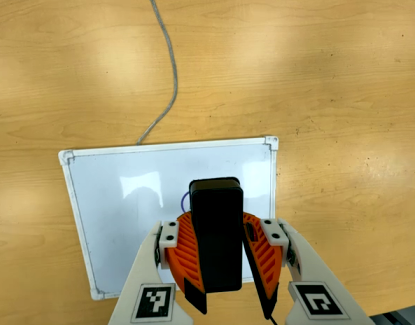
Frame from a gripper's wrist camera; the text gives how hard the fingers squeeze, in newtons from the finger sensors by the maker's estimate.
{"total": 11.8, "left": 12.0, "right": 11.6}